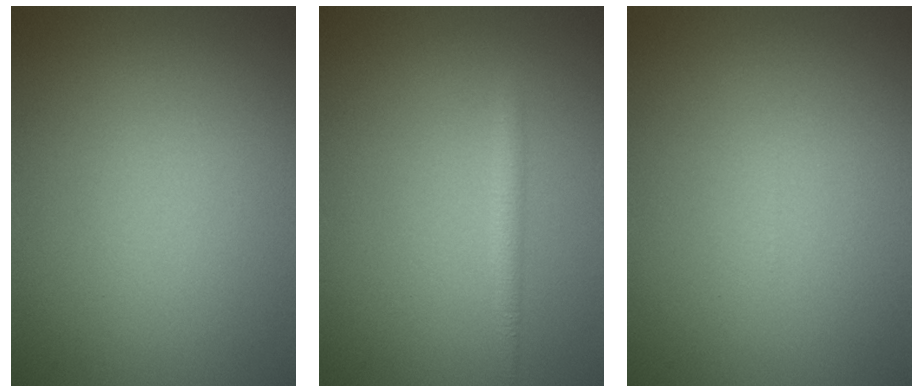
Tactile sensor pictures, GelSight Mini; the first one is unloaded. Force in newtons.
{"total": 1.5, "press": 1.5, "slide": 0.0}
{"total": 0.0}